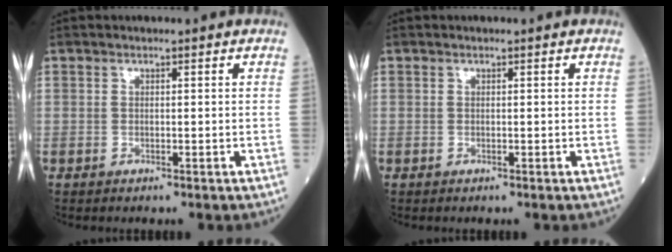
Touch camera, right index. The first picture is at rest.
{"total": 0.0}